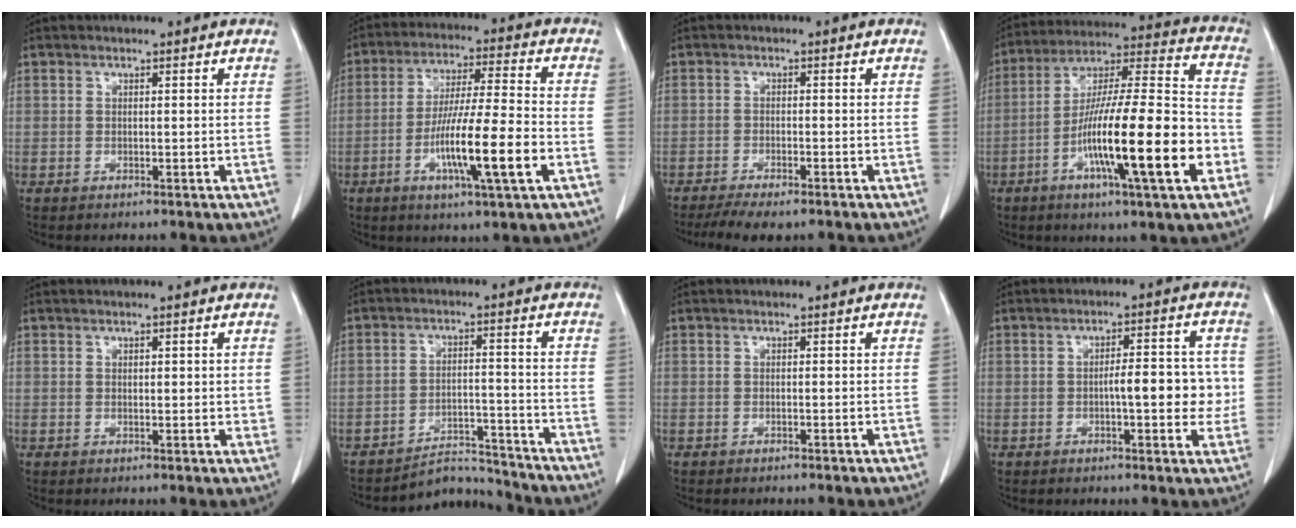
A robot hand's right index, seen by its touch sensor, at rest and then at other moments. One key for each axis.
{"total": 13.5, "fx": -4.4, "fy": 0.3, "fz": 12.8, "tx": -0.233, "ty": -0.011, "tz": -0.079}
{"total": 6.4, "fx": -5.1, "fy": 1.3, "fz": 3.6, "tx": -0.052, "ty": -0.010, "tz": -0.080}
{"total": 21.6, "fx": -7.2, "fy": 1.6, "fz": 20.3, "tx": -0.333, "ty": -0.009, "tz": -0.120}
{"total": 1.5, "fx": 0.7, "fy": 0.8, "fz": 1.1, "tx": -0.013, "ty": -0.004, "tz": 0.010}
{"total": 6.2, "fx": -6.0, "fy": 0.9, "fz": -1.1, "tx": 0.020, "ty": 0.024, "tz": -0.095}
{"total": 0.0}
{"total": 7.5, "fx": -0.6, "fy": 2.3, "fz": 7.1, "tx": -0.095, "ty": 0.015, "tz": -0.006}